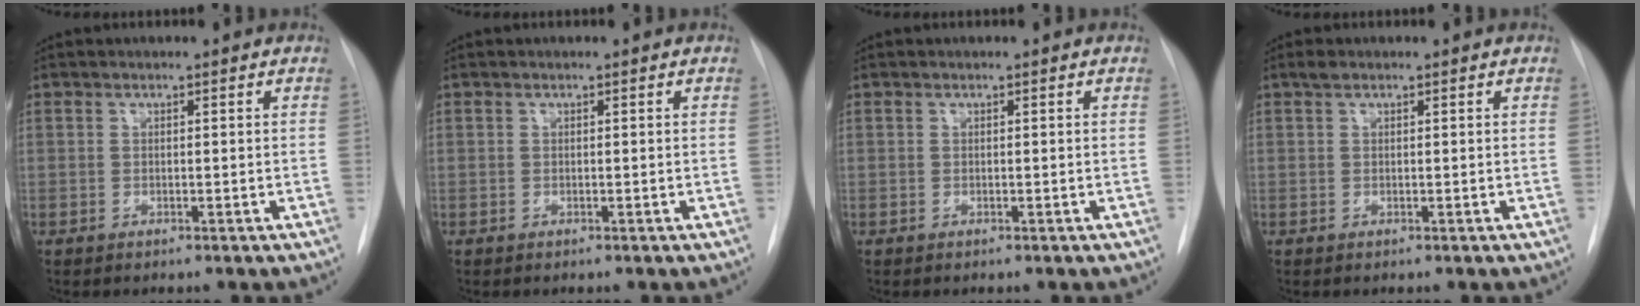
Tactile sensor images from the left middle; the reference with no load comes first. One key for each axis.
{"total": 0.0}
{"total": 0.0}
{"total": 0.9, "fx": 0.7, "fy": 0.4, "fz": 0.5, "tx": -0.011, "ty": 0.010, "tz": 0.012}